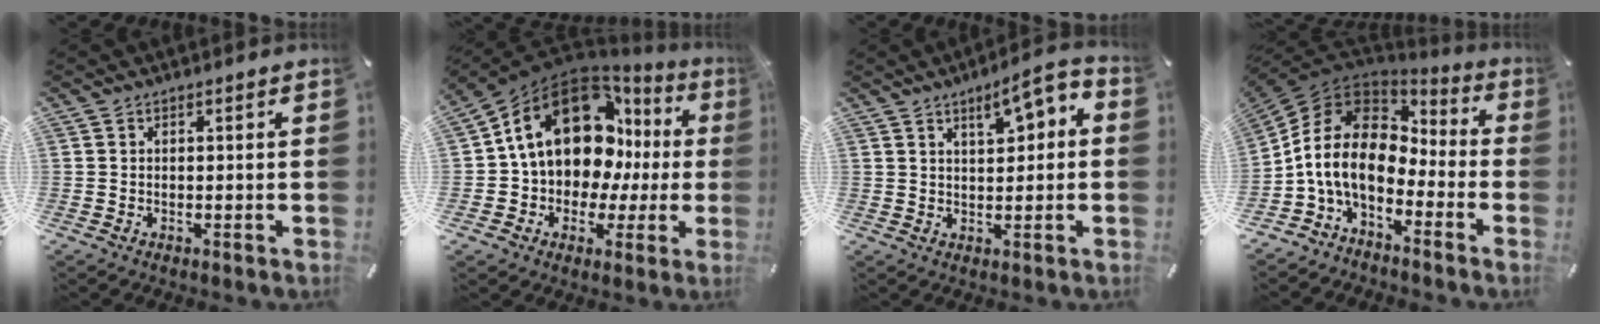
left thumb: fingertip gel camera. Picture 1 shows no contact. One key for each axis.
{"total": 18.2, "fx": 7.0, "fy": 12.5, "fz": 11.1, "tx": -0.184, "ty": -0.051, "tz": 0.122}
{"total": 6.9, "fx": 2.9, "fy": 3.0, "fz": 5.5, "tx": -0.069, "ty": -0.013, "tz": 0.041}
{"total": 13.1, "fx": -2.3, "fy": 8.9, "fz": 9.4, "tx": -0.219, "ty": 0.008, "tz": -0.053}